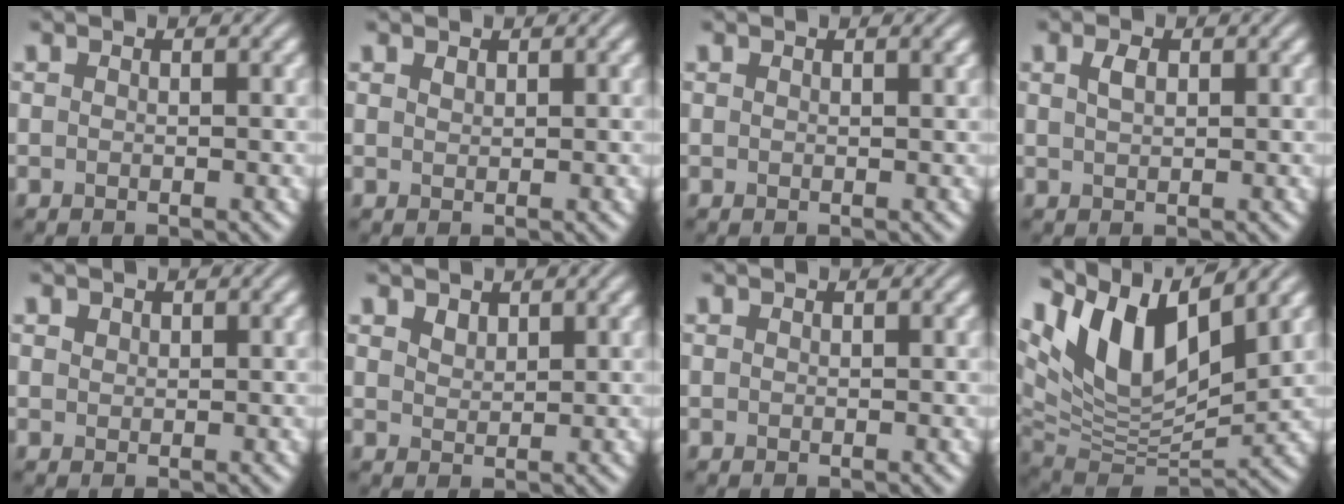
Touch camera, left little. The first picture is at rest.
{"total": 0.6, "force": [0.5, 0.2, 0.2], "torque": [-0.006, -0.002, 0.013]}
{"total": 0.6, "force": [0.4, 0.1, 0.4], "torque": [-0.004, 0.001, 0.006]}
{"total": 1.4, "force": [0.6, 0.7, 1.0], "torque": [-0.023, 0.003, 0.014]}
{"total": 0.7, "force": [0.5, 0.4, 0.1], "torque": [-0.004, -0.001, 0.011]}
{"total": 1.3, "force": [1.1, 0.6, 0.4], "torque": [-0.010, -0.001, 0.025]}
{"total": 0.0}
{"total": 11.8, "force": [6.4, 4.7, 8.8], "torque": [-0.174, 0.009, 0.118]}